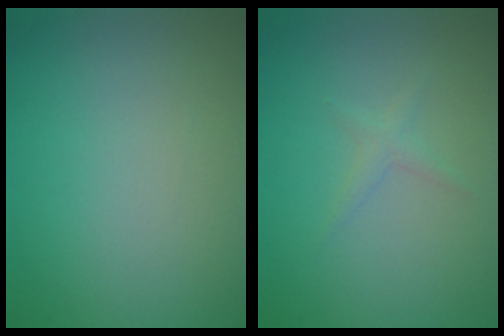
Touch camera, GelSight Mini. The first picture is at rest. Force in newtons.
{"total": 0.9, "press": 0.9, "slide": 0.0}